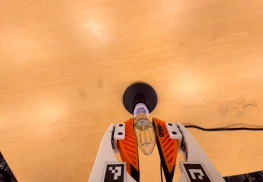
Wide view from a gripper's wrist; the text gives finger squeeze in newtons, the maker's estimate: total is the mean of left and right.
{"total": 19.0, "left": 20.2, "right": 17.9}